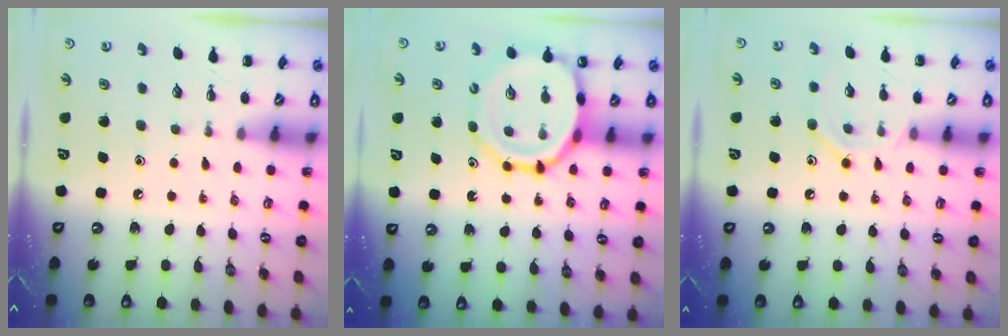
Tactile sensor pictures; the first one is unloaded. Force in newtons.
{"total": 13.6, "press": 13.3, "slide": 3.1}
{"total": 9.0, "press": 9.0, "slide": 0.9}